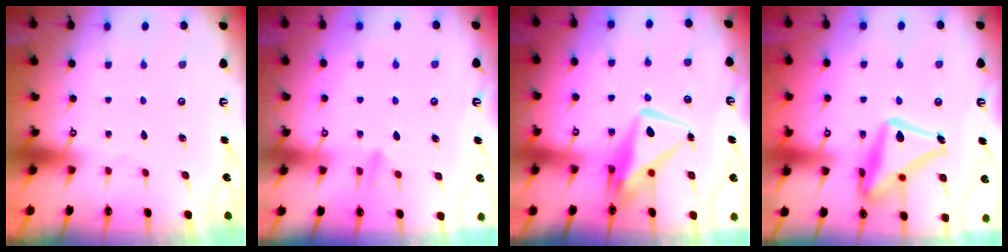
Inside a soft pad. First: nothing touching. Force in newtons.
{"total": 8.8, "press": 8.6, "slide": 1.8}
{"total": 10.5, "press": 10.4, "slide": 1.3}
{"total": 20.3, "press": 20.3, "slide": 1.4}